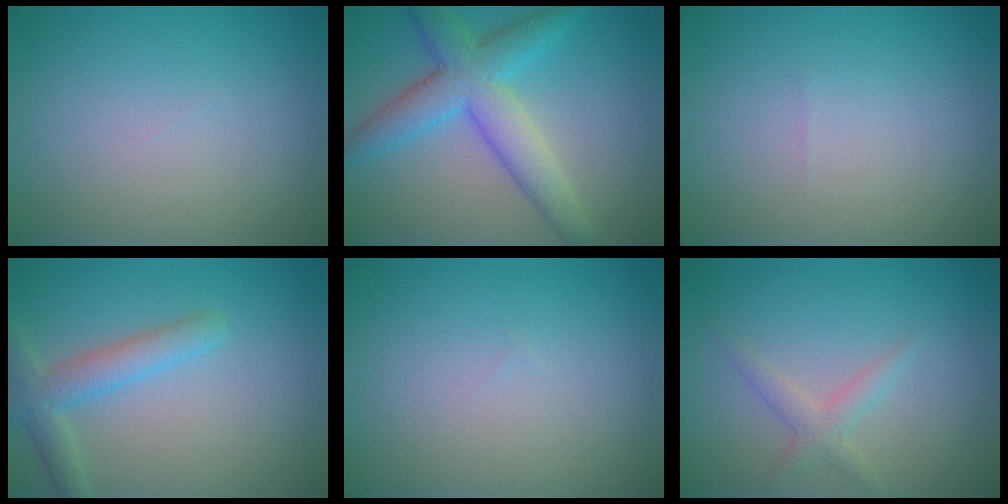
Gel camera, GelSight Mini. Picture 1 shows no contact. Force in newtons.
{"total": 6.4, "press": 6.4, "slide": 0.1}
{"total": 0.0}
{"total": 3.2, "press": 3.2, "slide": 0.2}
{"total": 0.0}
{"total": 1.8, "press": 1.8, "slide": 0.1}